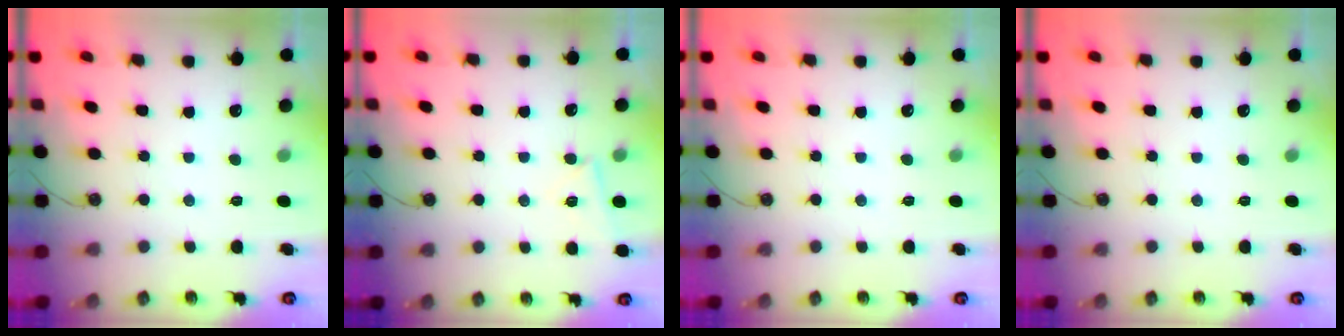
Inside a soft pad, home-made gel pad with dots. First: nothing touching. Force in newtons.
{"total": 4.5, "press": 3.8, "slide": 2.4}
{"total": 0.0}
{"total": 0.0}